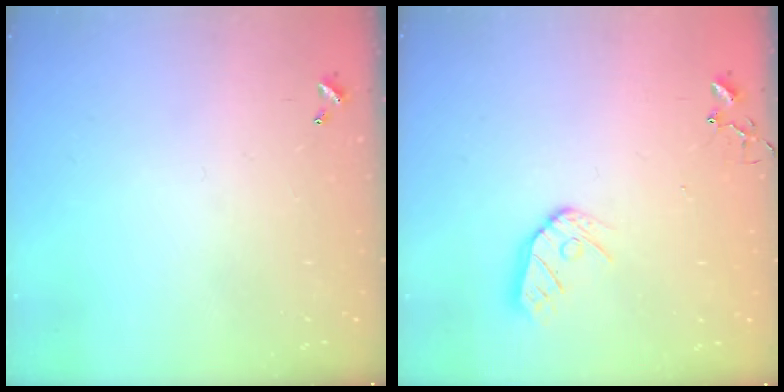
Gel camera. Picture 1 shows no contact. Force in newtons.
{"total": 9.5, "press": 9.5, "slide": 0.8}